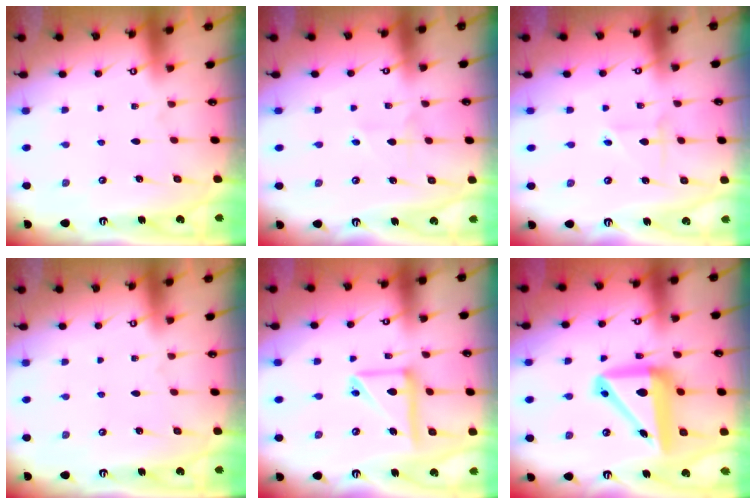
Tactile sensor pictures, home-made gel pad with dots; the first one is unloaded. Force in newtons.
{"total": 2.3, "press": 2.3, "slide": 0.4}
{"total": 2.3, "press": 2.3, "slide": 0.2}
{"total": 0.0}
{"total": 12.9, "press": 12.9, "slide": 1.4}
{"total": 13.9, "press": 13.7, "slide": 2.4}